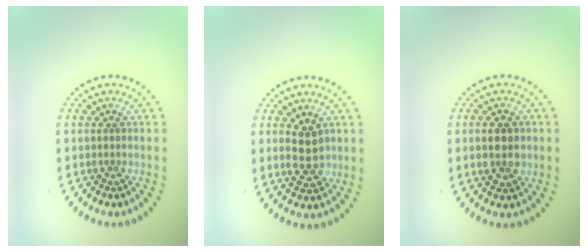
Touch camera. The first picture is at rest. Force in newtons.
{"total": 3.0, "press": 3.0, "slide": 0.4}
{"total": 2.9, "press": 2.9, "slide": 0.1}